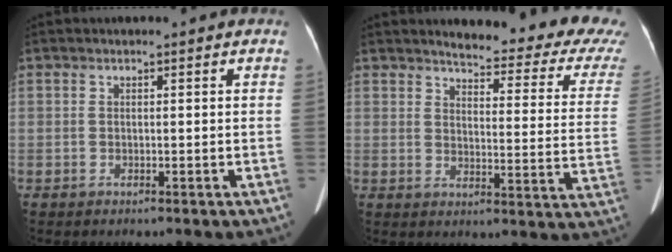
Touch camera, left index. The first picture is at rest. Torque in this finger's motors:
{"motor_torque": [0.90, -1.24, 0.10, 0.04]}